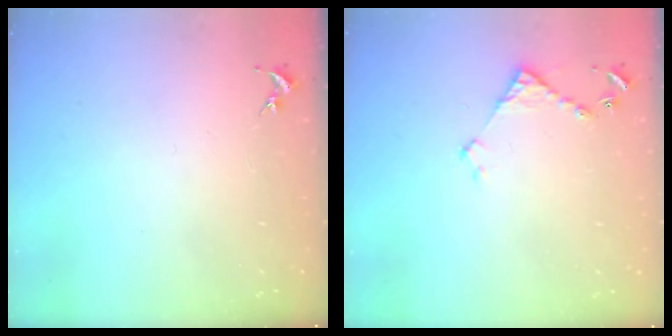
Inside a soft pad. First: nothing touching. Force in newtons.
{"total": 3.7, "press": 3.7, "slide": 0.3}